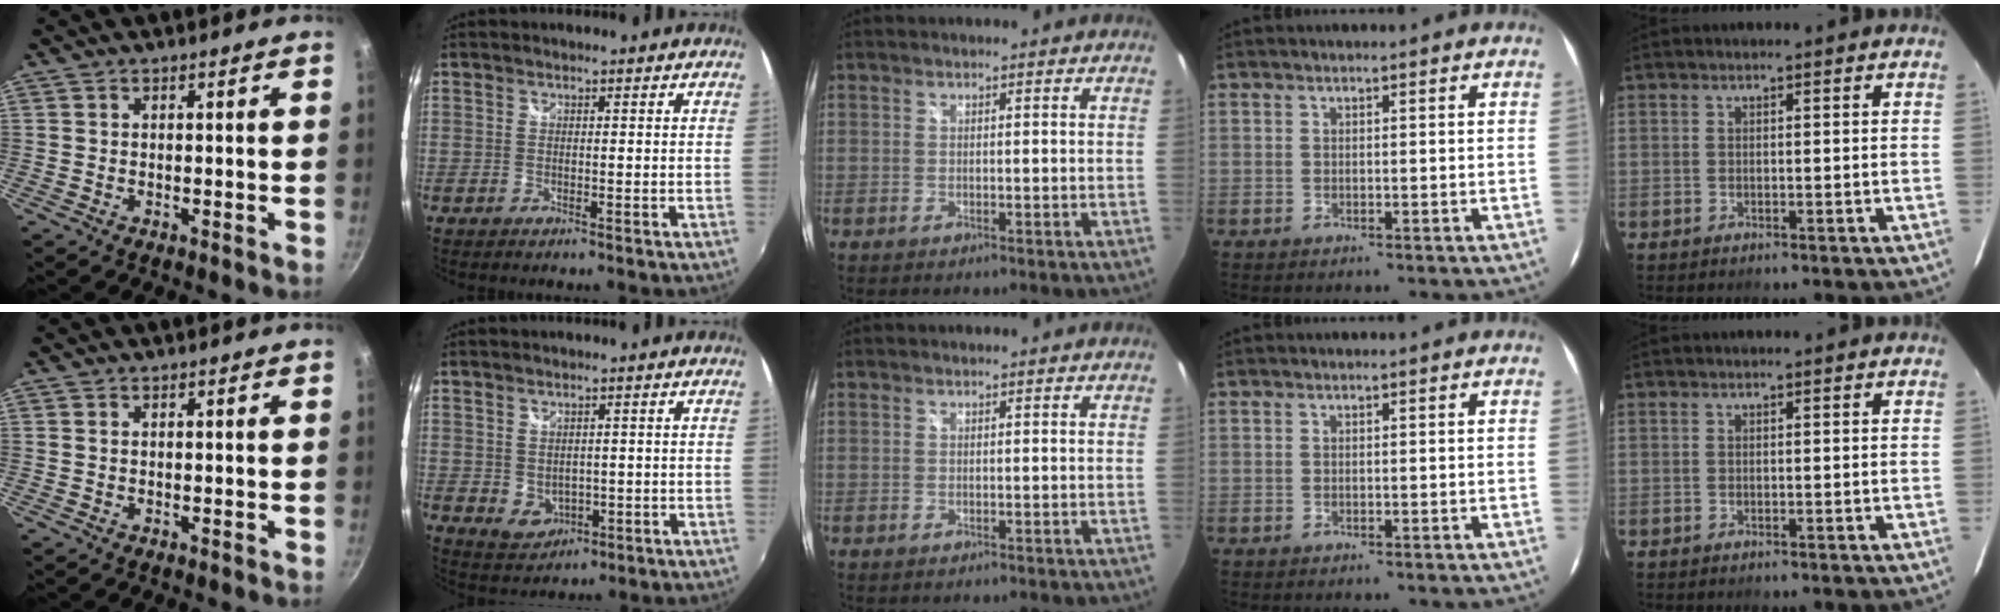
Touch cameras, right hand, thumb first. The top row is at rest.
{"index": {"total": 4.4, "force": [0.0, 3.7, 2.4], "torque": [-0.045, -0.003, 0.012]}}